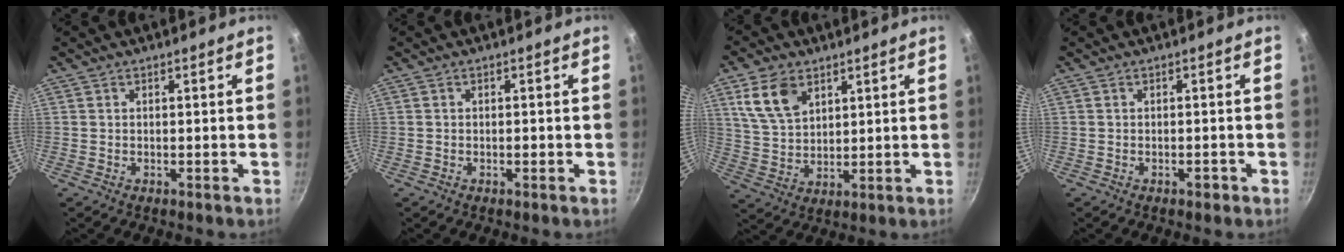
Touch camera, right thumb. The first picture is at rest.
{"total": 0.8, "force": [-0.2, 0.5, 0.5], "torque": [-0.006, 0.004, -0.005]}
{"total": 9.6, "force": [4.8, 6.0, 5.8], "torque": [-0.095, -0.017, 0.100]}
{"total": 1.1, "force": [-0.7, 0.6, 0.7], "torque": [-0.008, 0.009, -0.003]}